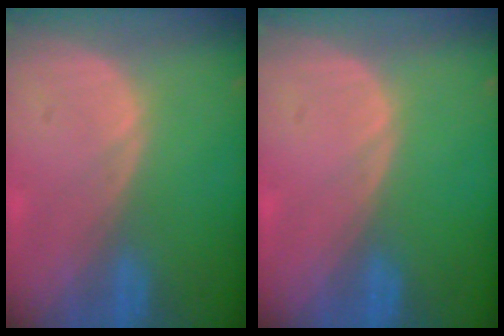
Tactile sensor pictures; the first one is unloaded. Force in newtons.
{"total": 0.0}